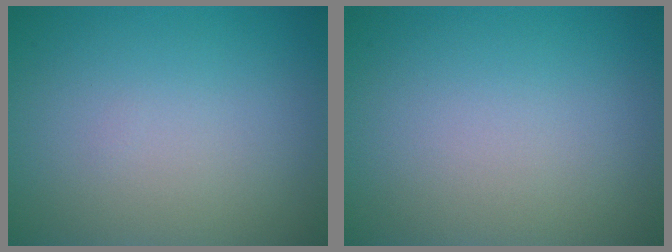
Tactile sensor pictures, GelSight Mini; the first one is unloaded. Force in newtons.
{"total": 0.0}